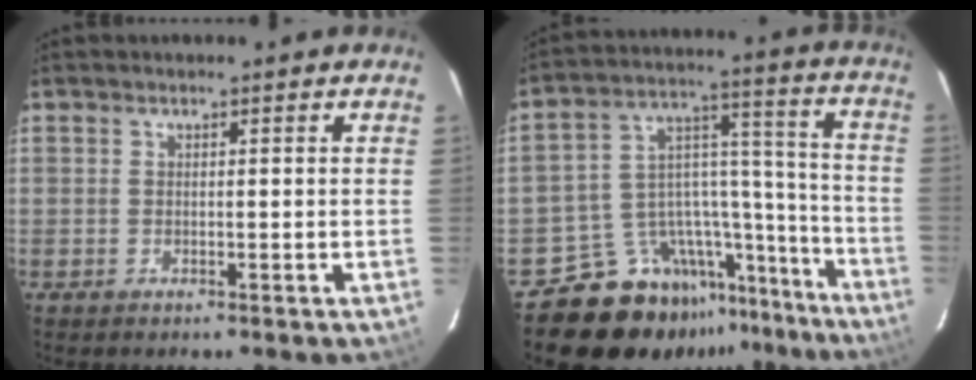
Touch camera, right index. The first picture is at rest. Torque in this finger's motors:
{"motor_torque": [0.43, -0.77, 0.09, -0.21]}